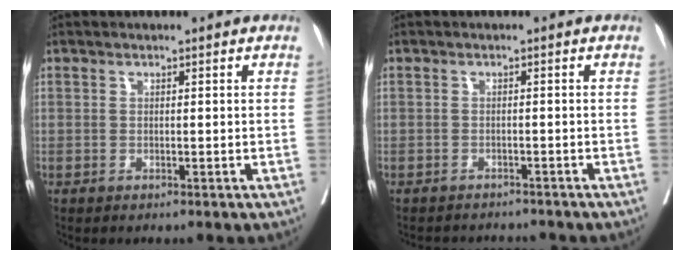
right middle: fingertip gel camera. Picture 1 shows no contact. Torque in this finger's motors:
{"motor_torque": [0.09, -0.17, -0.05, -0.02]}